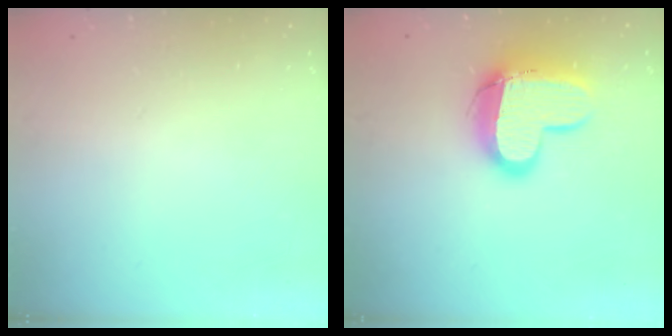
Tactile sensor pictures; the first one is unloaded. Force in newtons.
{"total": 14.8, "press": 14.7, "slide": 1.2}